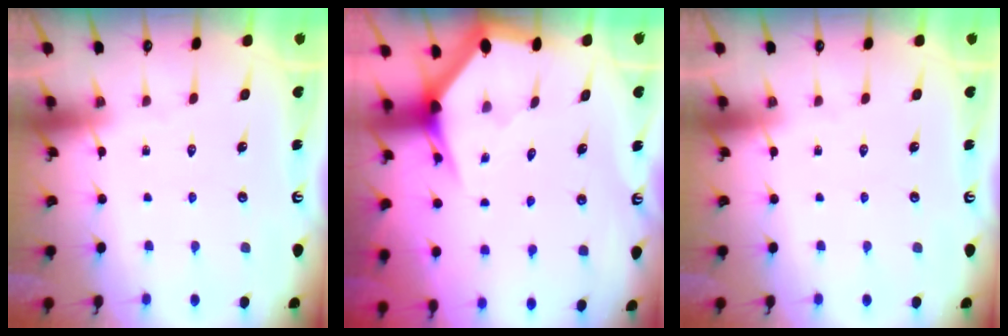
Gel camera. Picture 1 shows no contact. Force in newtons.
{"total": 3.5, "press": 3.5, "slide": 0.1}
{"total": 0.0}